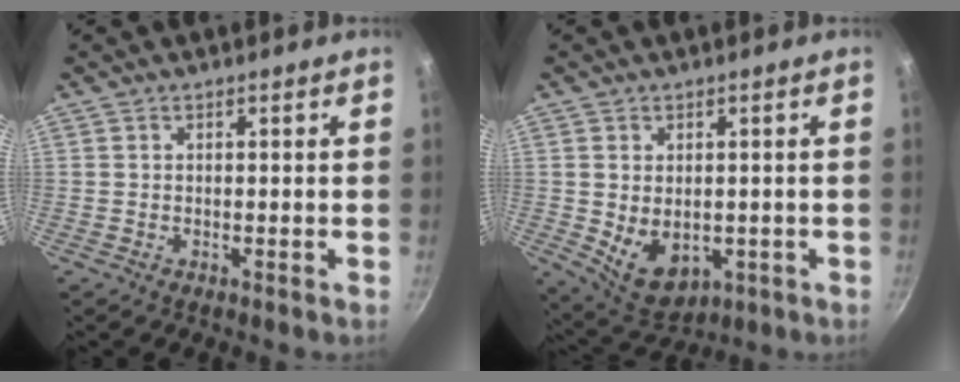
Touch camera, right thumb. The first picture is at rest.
{"total": 8.4, "force": [-0.6, 5.9, 5.9], "torque": [-0.080, -0.014, 0.012]}